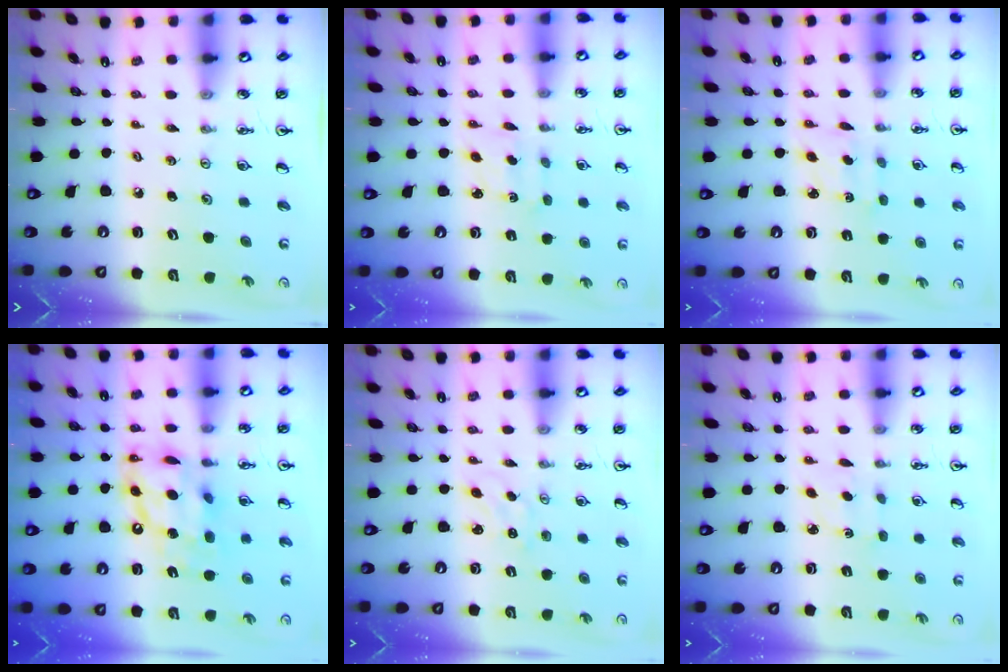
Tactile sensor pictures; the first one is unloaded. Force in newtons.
{"total": 1.6, "press": 1.5, "slide": 0.6}
{"total": 1.8, "press": 1.7, "slide": 0.6}
{"total": 12.8, "press": 12.8, "slide": 1.3}
{"total": 0.5, "press": 0.5, "slide": 0.1}
{"total": 1.8, "press": 1.7, "slide": 0.5}